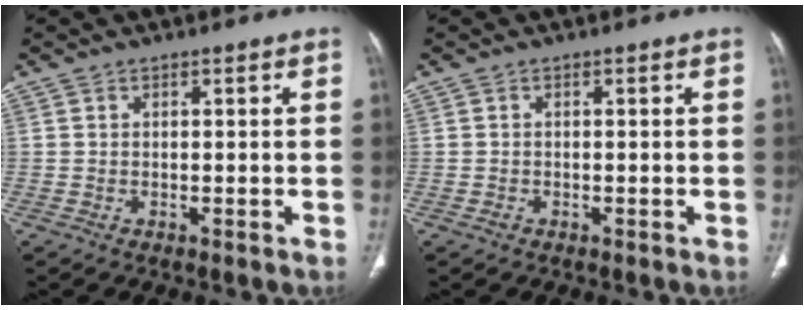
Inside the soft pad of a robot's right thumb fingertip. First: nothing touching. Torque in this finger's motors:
{"motor_torque": [-0.09, 0.13, -0.24, 0.07, 0.01]}